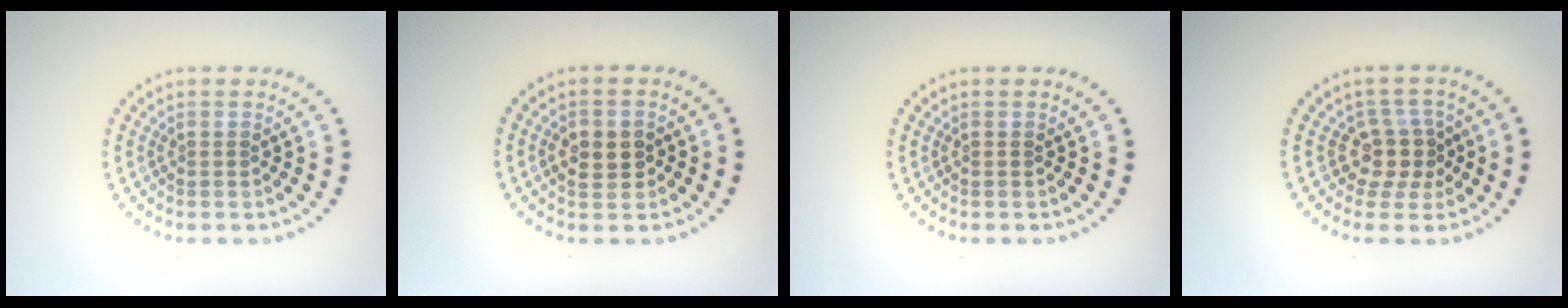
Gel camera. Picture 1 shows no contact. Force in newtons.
{"total": 2.7, "press": 2.7, "slide": 0.2}
{"total": 0.0}
{"total": 2.9, "press": 2.2, "slide": 1.8}